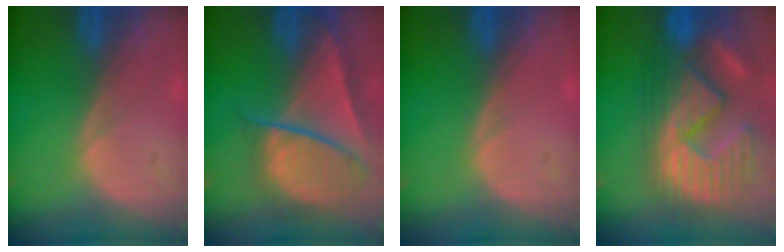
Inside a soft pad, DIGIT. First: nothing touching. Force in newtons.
{"total": 9.8, "press": 8.2, "slide": 5.3}
{"total": 0.0}
{"total": 14.5, "press": 12.4, "slide": 7.7}